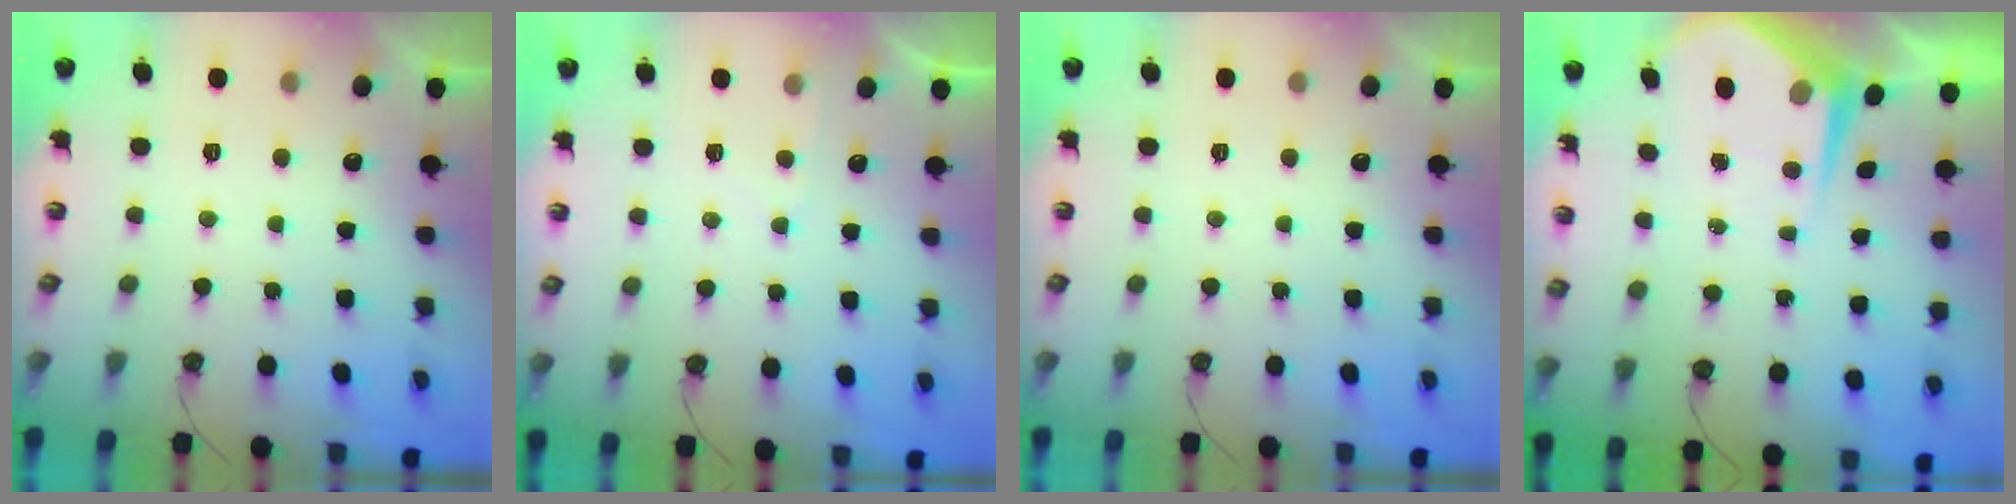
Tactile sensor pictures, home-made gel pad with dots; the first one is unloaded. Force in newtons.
{"total": 3.8, "press": 3.8, "slide": 0.4}
{"total": 0.0}
{"total": 5.9, "press": 5.9, "slide": 0.6}